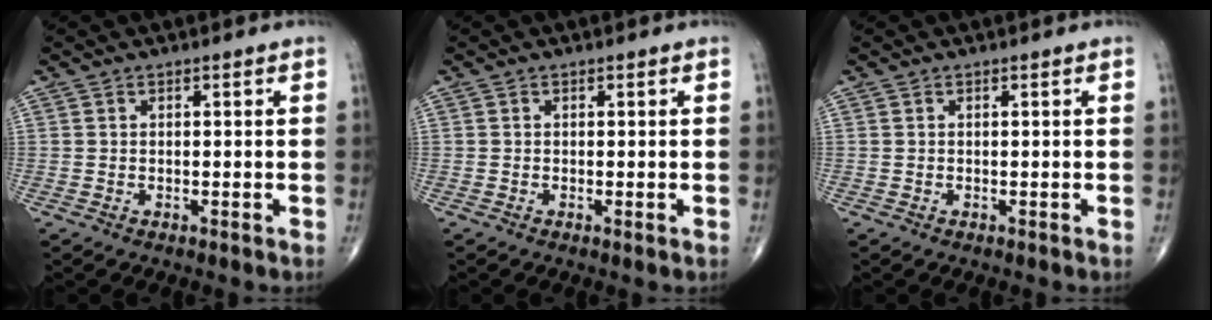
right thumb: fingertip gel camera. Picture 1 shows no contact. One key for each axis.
{"total": 0.0}
{"total": 0.0}